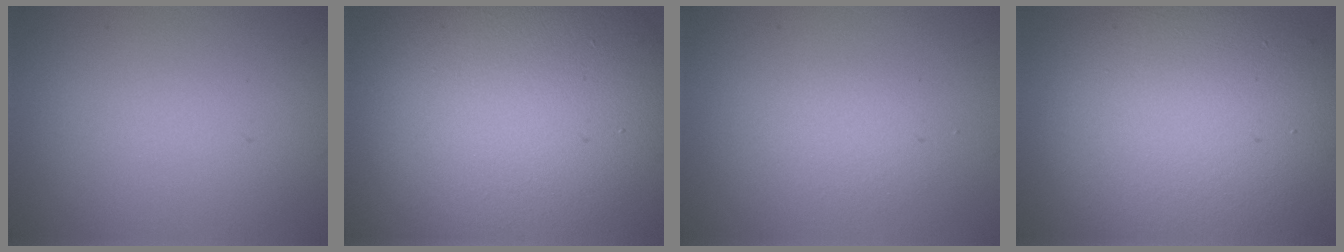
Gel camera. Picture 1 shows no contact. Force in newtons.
{"total": 20.3, "press": 20.2, "slide": 1.3}
{"total": 1.6, "press": 1.6, "slide": 0.1}
{"total": 13.9, "press": 13.9, "slide": 0.7}